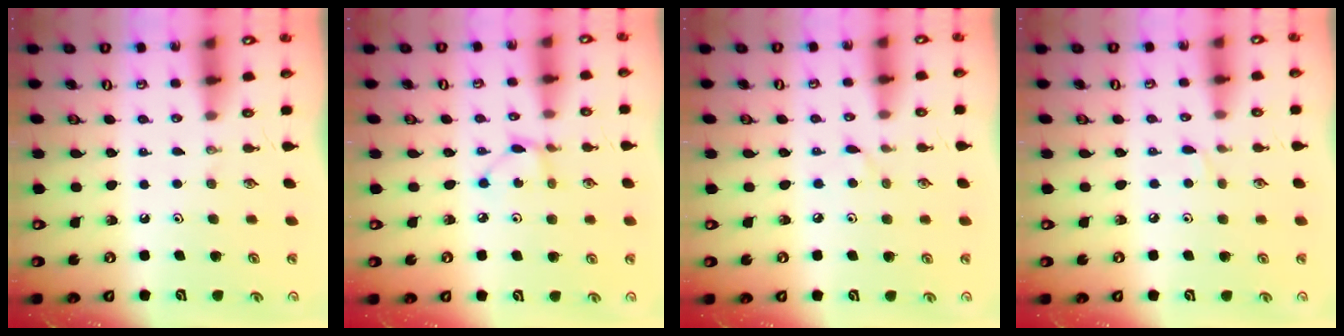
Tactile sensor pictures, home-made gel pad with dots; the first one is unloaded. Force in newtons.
{"total": 3.6, "press": 3.5, "slide": 0.3}
{"total": 3.3, "press": 3.2, "slide": 0.3}
{"total": 3.7, "press": 3.6, "slide": 0.5}